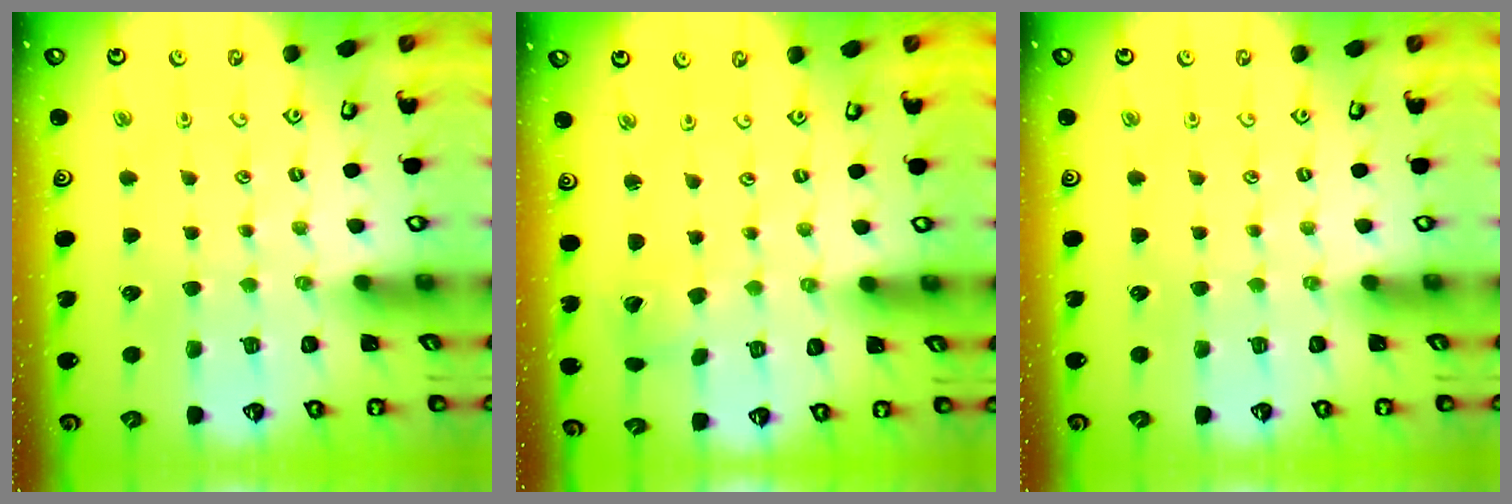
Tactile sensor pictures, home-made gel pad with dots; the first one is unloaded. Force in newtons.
{"total": 1.8, "press": 1.8, "slide": 0.2}
{"total": 0.0}